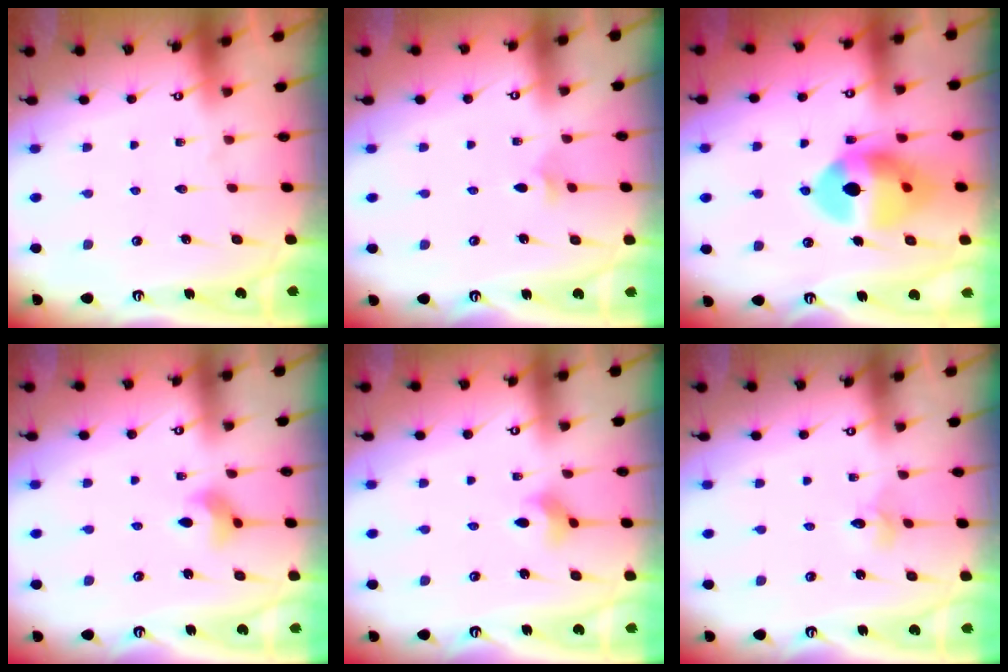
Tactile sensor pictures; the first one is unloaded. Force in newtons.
{"total": 3.2, "press": 3.1, "slide": 0.8}
{"total": 13.9, "press": 13.8, "slide": 1.7}
{"total": 6.9, "press": 6.7, "slide": 1.9}
{"total": 3.0, "press": 3.0, "slide": 0.5}
{"total": 2.4, "press": 2.4, "slide": 0.2}